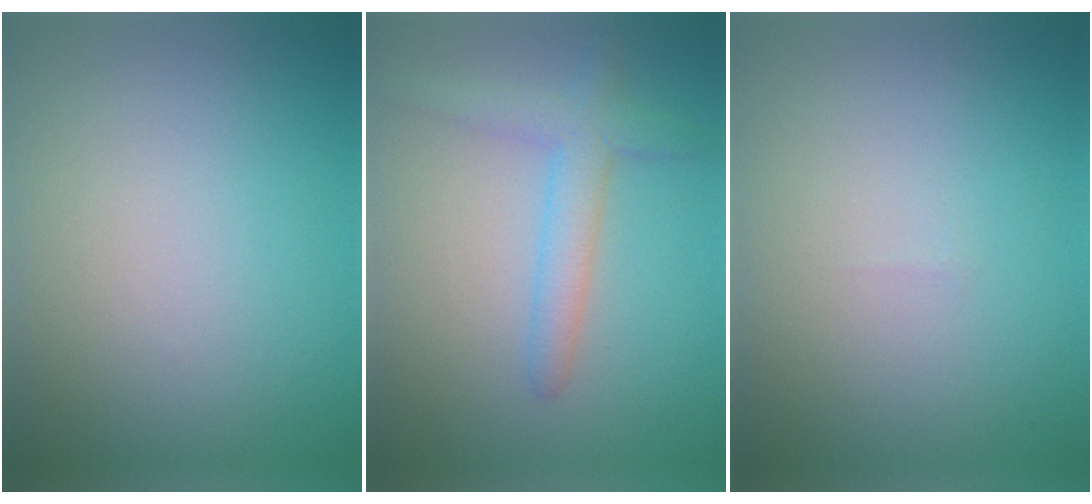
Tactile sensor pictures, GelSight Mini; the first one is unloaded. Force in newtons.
{"total": 3.2, "press": 3.2, "slide": 0.1}
{"total": 0.0}